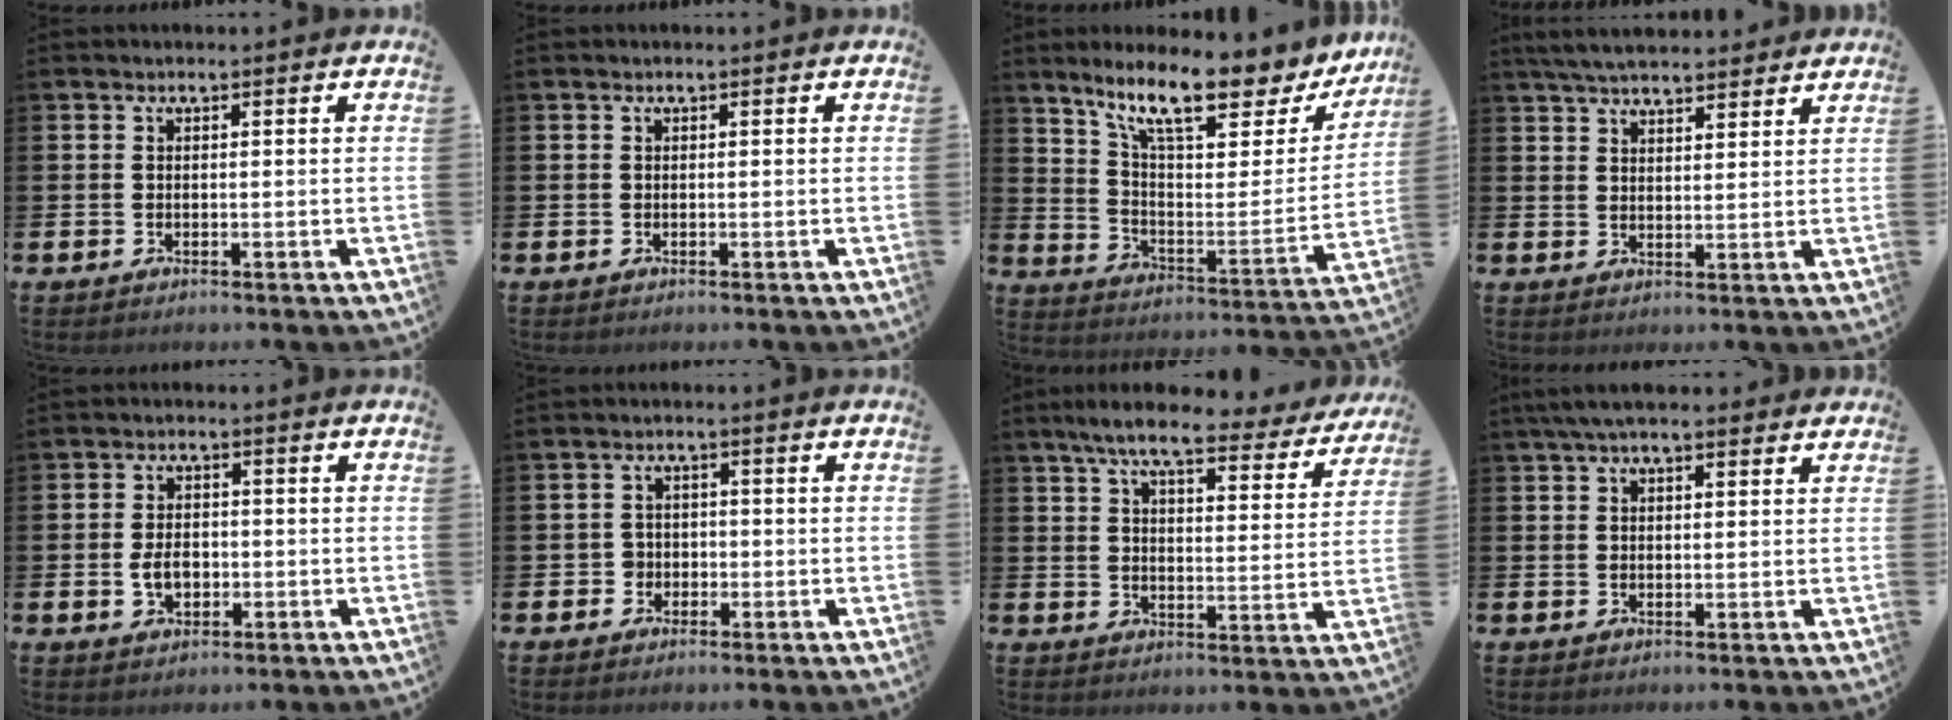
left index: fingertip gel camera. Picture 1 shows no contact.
{"total": 0.0}
{"total": 12.3, "force": [10.0, 3.1, 6.6], "torque": [-0.138, -0.068, 0.165]}
{"total": 5.1, "force": [4.9, 0.8, 1.1], "torque": [-0.037, -0.015, 0.091]}
{"total": 3.4, "force": [-0.6, 2.3, 2.4], "torque": [-0.032, -0.001, -0.016]}
{"total": 2.1, "force": [-0.7, 2.0, 0.2], "torque": [-0.005, 0.003, -0.021]}
{"total": 8.3, "force": [7.2, 1.3, 3.9], "torque": [-0.085, -0.038, 0.122]}
{"total": 4.1, "force": [3.3, 1.1, 2.2], "torque": [-0.044, -0.003, 0.059]}